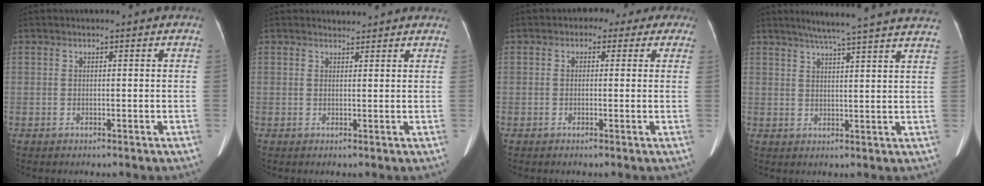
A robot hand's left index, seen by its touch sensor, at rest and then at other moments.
{"total": 2.1, "force": [2.0, 0.5, -0.1], "torque": [-0.006, 0.009, 0.024]}
{"total": 5.0, "force": [2.7, 3.6, 2.1], "torque": [-0.012, 0.026, 0.018]}
{"total": 18.3, "force": [16.2, -0.4, 8.6], "torque": [-0.129, -0.002, 0.199]}